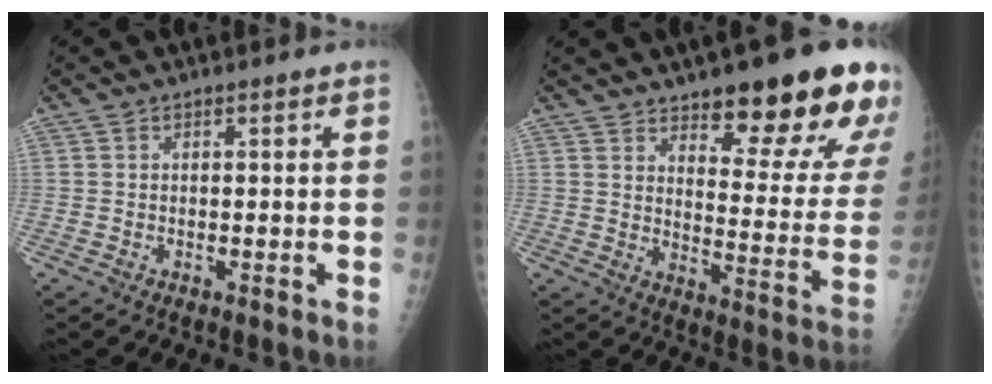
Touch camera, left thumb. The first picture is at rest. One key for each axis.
{"total": 21.6, "fx": 14.2, "fy": 5.9, "fz": 15.2, "tx": -0.157, "ty": -0.081, "tz": 0.192}